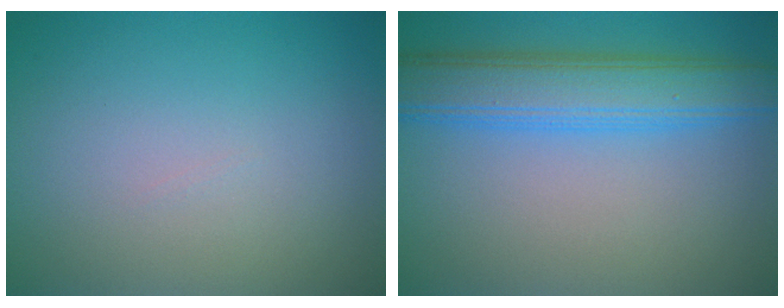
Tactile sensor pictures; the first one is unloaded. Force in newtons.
{"total": 6.5, "press": 6.5, "slide": 0.1}